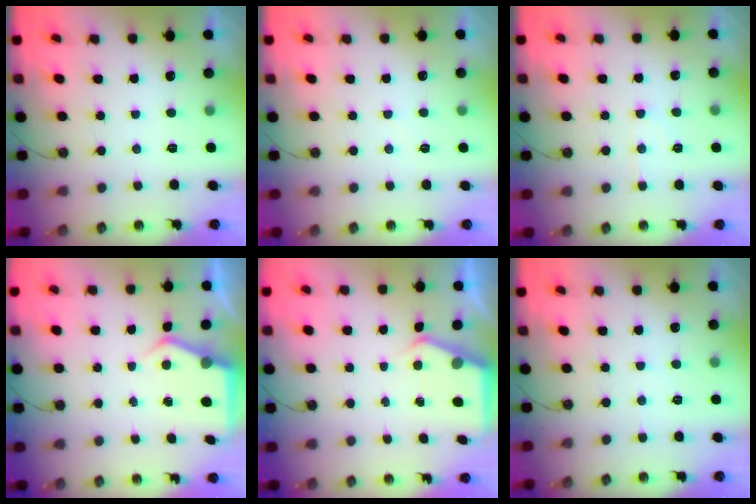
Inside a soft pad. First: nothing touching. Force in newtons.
{"total": 4.6, "press": 4.6, "slide": 0.6}
{"total": 5.4, "press": 5.3, "slide": 0.8}
{"total": 4.8, "press": 4.7, "slide": 0.7}
{"total": 4.6, "press": 4.6, "slide": 0.5}
{"total": 3.2, "press": 3.1, "slide": 0.5}